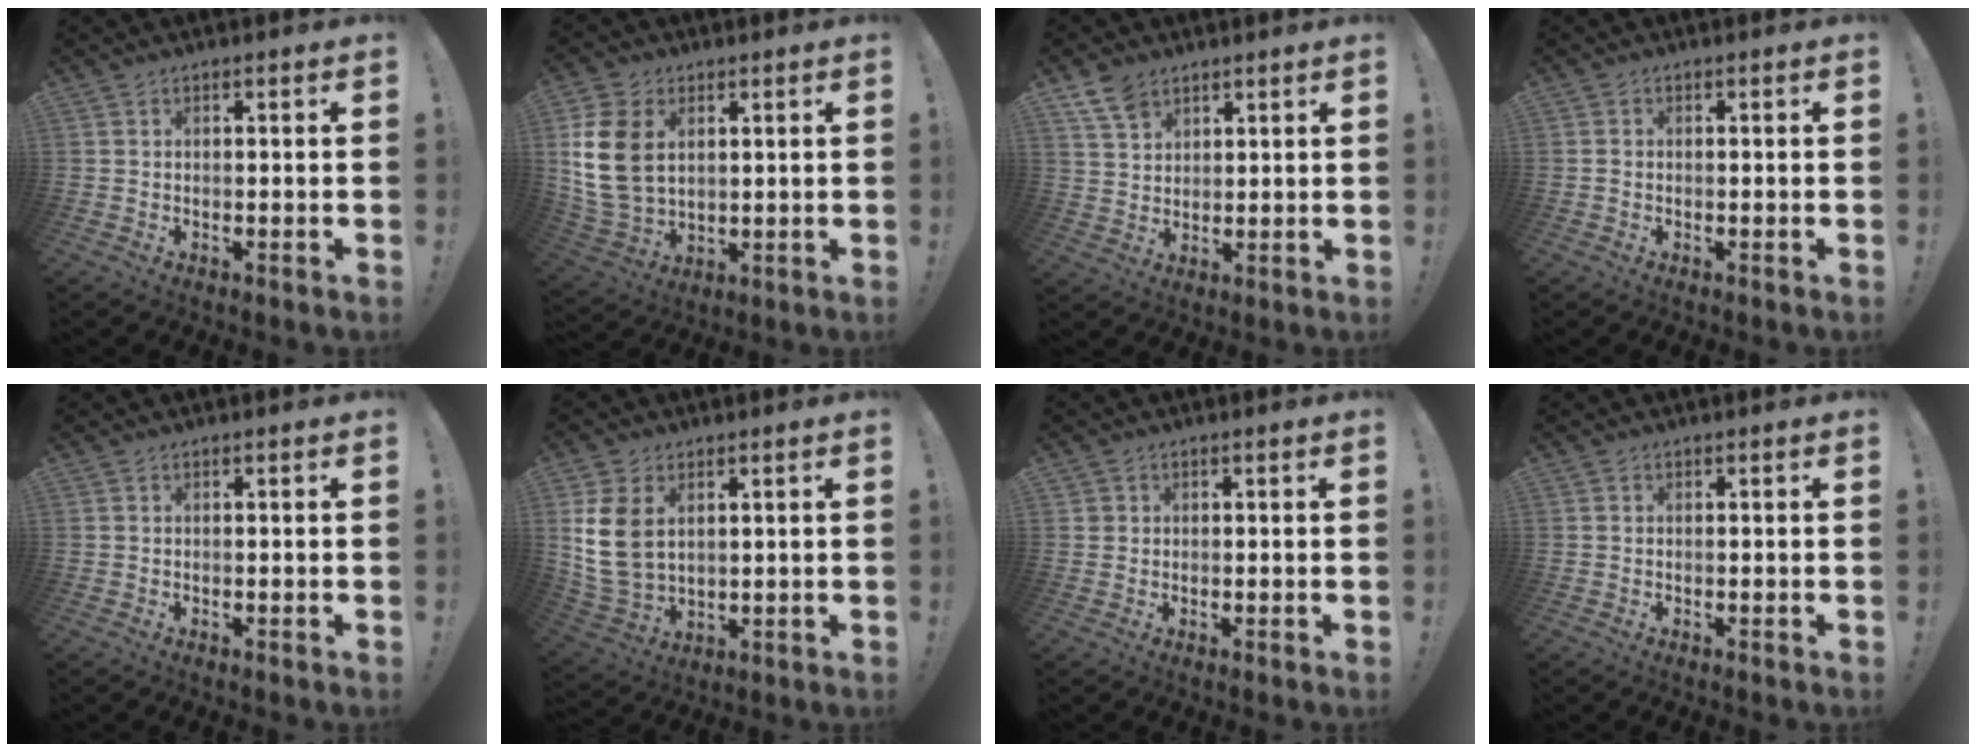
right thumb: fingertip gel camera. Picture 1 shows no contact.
{"total": 14.7, "force": [3.9, 10.5, 9.5], "torque": [-0.200, -0.013, 0.076]}
{"total": 8.6, "force": [5.7, 6.0, 2.5], "torque": [-0.041, -0.031, 0.114]}
{"total": 0.5, "force": [-0.3, 0.4, 0.2], "torque": [-0.002, 0.002, -0.005]}
{"total": 0.0}
{"total": 10.9, "force": [3.4, 7.4, 7.2], "torque": [-0.155, -0.012, 0.067]}
{"total": 1.2, "force": [0.6, 1.1, 0.1], "torque": [0.002, -0.001, 0.010]}
{"total": 0.0}